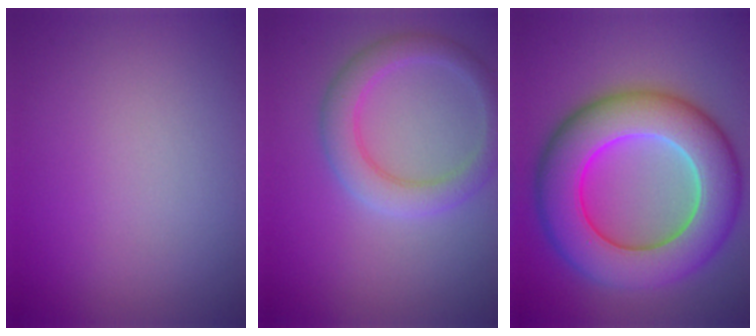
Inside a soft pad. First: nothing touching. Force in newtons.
{"total": 3.6, "press": 3.6, "slide": 0.2}
{"total": 11.4, "press": 11.4, "slide": 0.3}